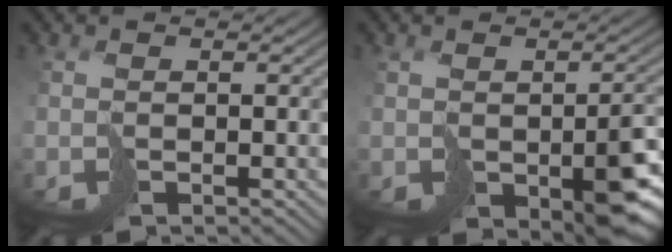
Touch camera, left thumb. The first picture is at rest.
{"total": 7.4, "force": [-2.3, 3.8, 5.9], "torque": [-0.091, -0.030, -0.016]}